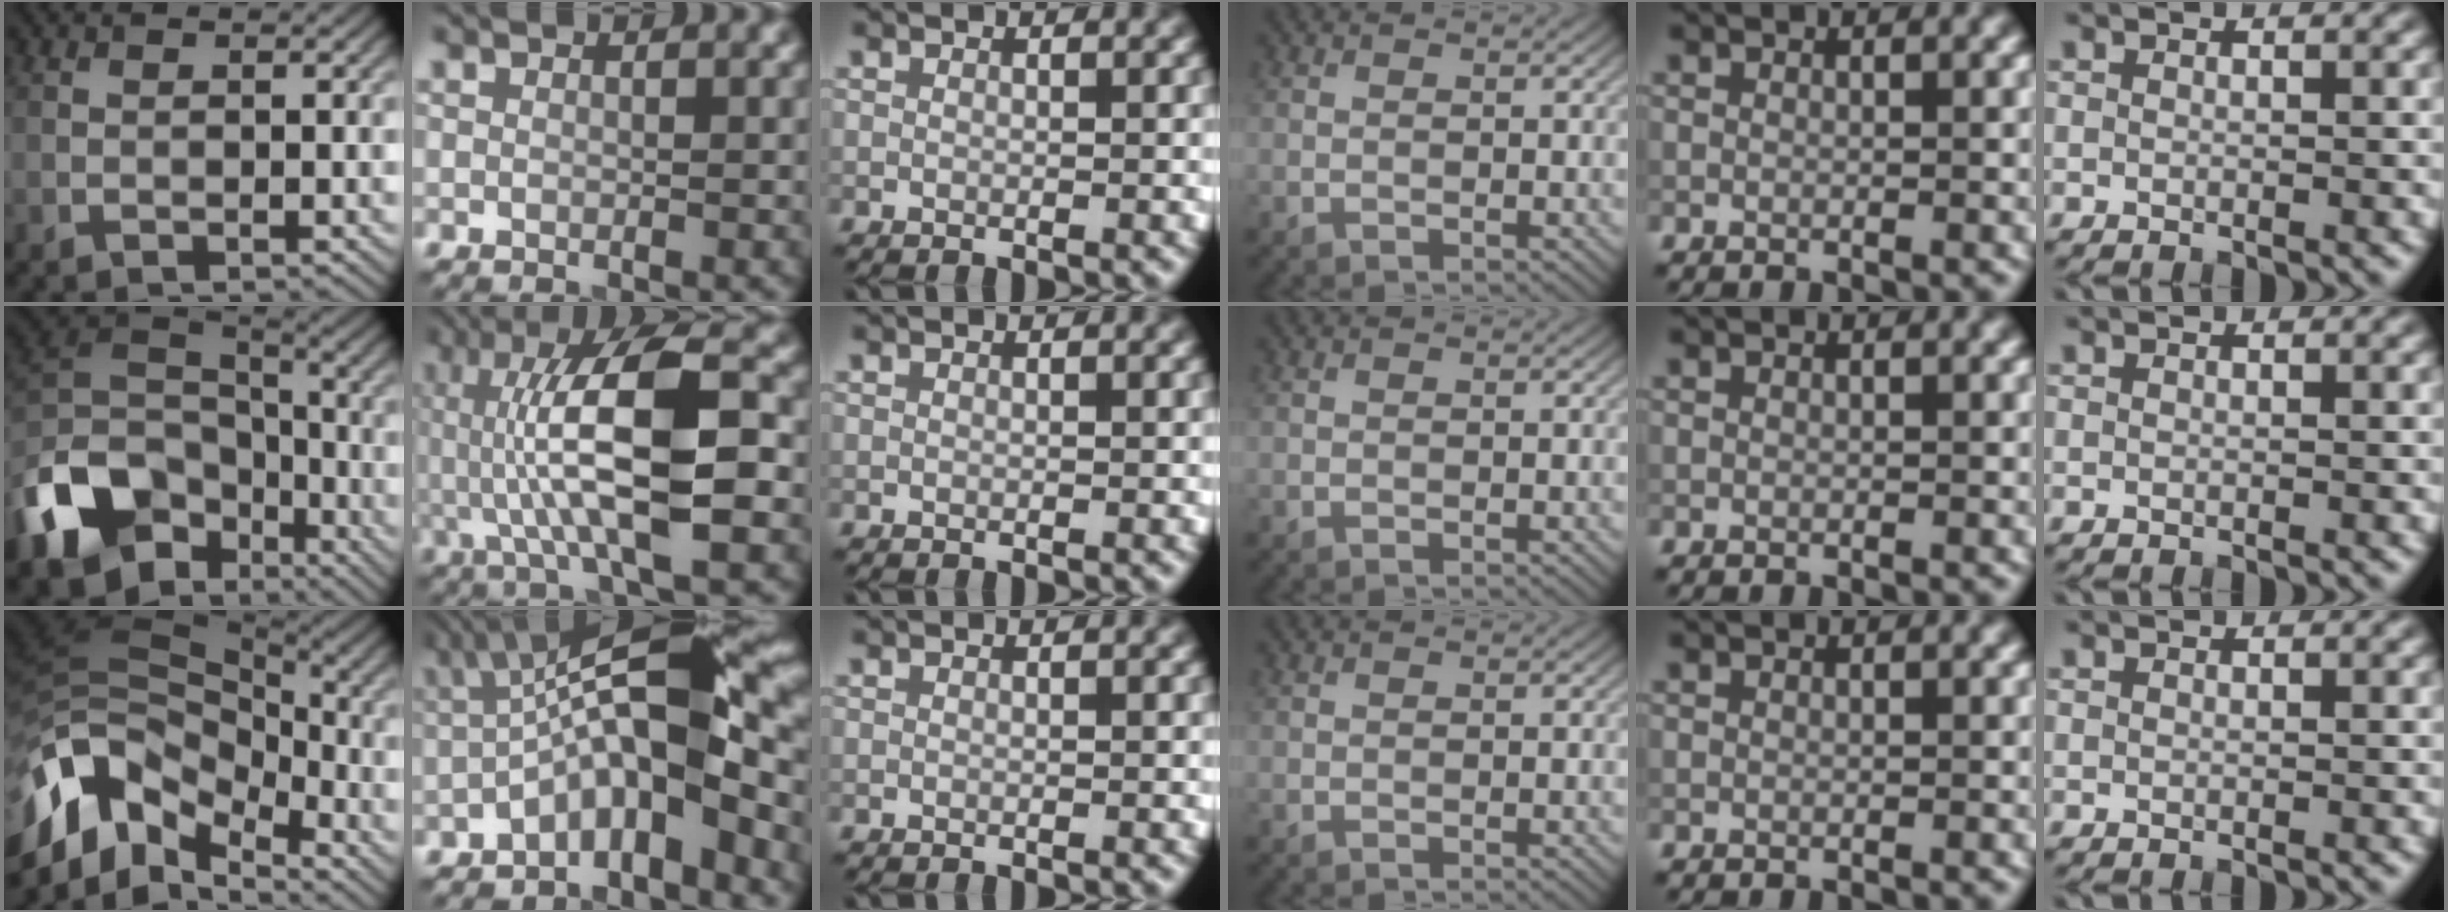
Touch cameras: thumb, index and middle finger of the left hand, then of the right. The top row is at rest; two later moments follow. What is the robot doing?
{"motion": "lift_and_place", "object": "coin"}